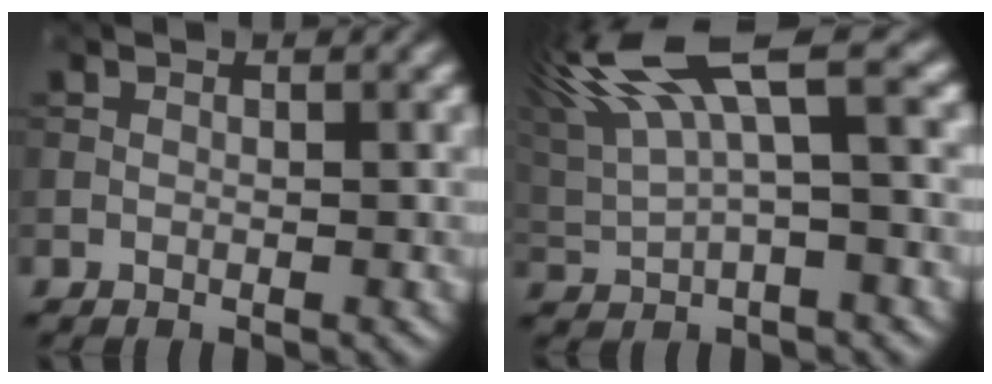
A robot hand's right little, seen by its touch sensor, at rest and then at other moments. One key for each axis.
{"total": 9.7, "fx": 4.4, "fy": 2.6, "fz": 8.2, "tx": -0.179, "ty": 0.025, "tz": 0.083}